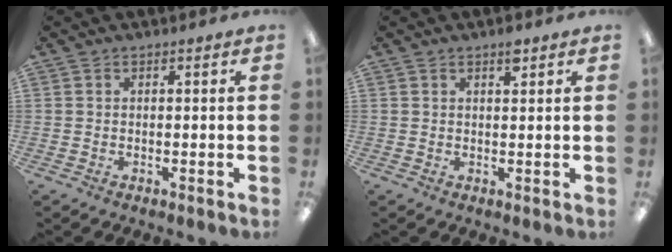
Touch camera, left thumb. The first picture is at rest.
{"total": 2.5, "force": [1.7, 1.0, 1.5], "torque": [-0.008, -0.009, 0.025]}